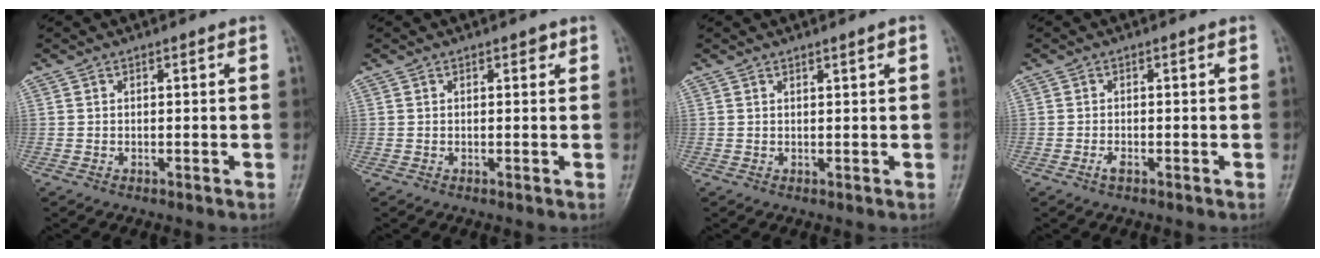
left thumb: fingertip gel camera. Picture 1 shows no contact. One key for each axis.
{"total": 1.0, "fx": 0.6, "fy": 0.6, "fz": 0.6, "tx": 0.000, "ty": -0.001, "tz": 0.004}
{"total": 1.1, "fx": 0.7, "fy": 0.1, "fz": 0.9, "tx": -0.013, "ty": -0.003, "tz": 0.010}
{"total": 1.3, "fx": -0.8, "fy": 0.5, "fz": 1.0, "tx": -0.024, "ty": 0.003, "tz": -0.015}